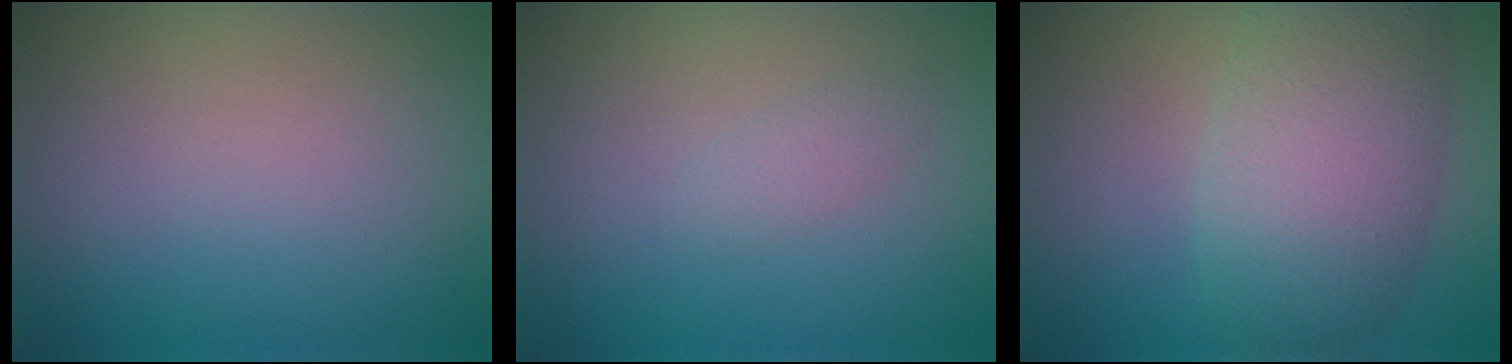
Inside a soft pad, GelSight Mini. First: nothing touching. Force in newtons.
{"total": 1.0, "press": 1.0, "slide": 0.0}
{"total": 7.9, "press": 7.9, "slide": 0.3}